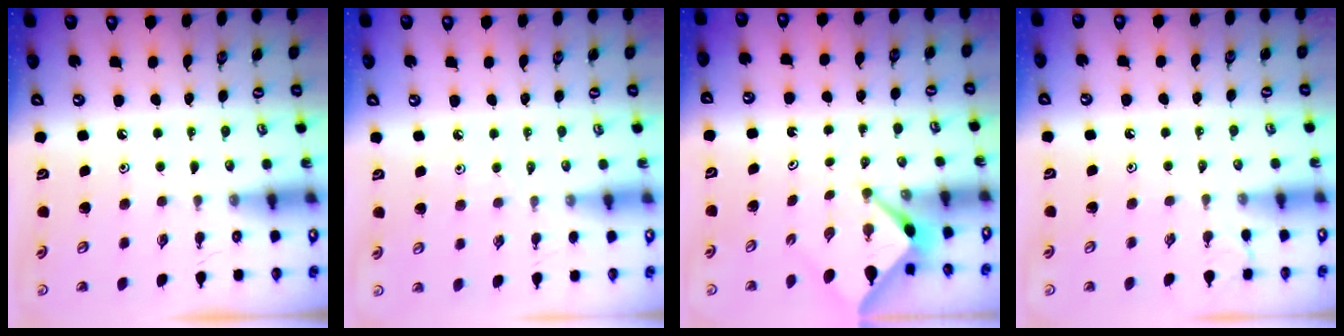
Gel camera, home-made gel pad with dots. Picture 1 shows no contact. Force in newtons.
{"total": 3.6, "press": 3.5, "slide": 0.4}
{"total": 2.7, "press": 2.7, "slide": 0.3}
{"total": 1.8, "press": 1.8, "slide": 0.4}